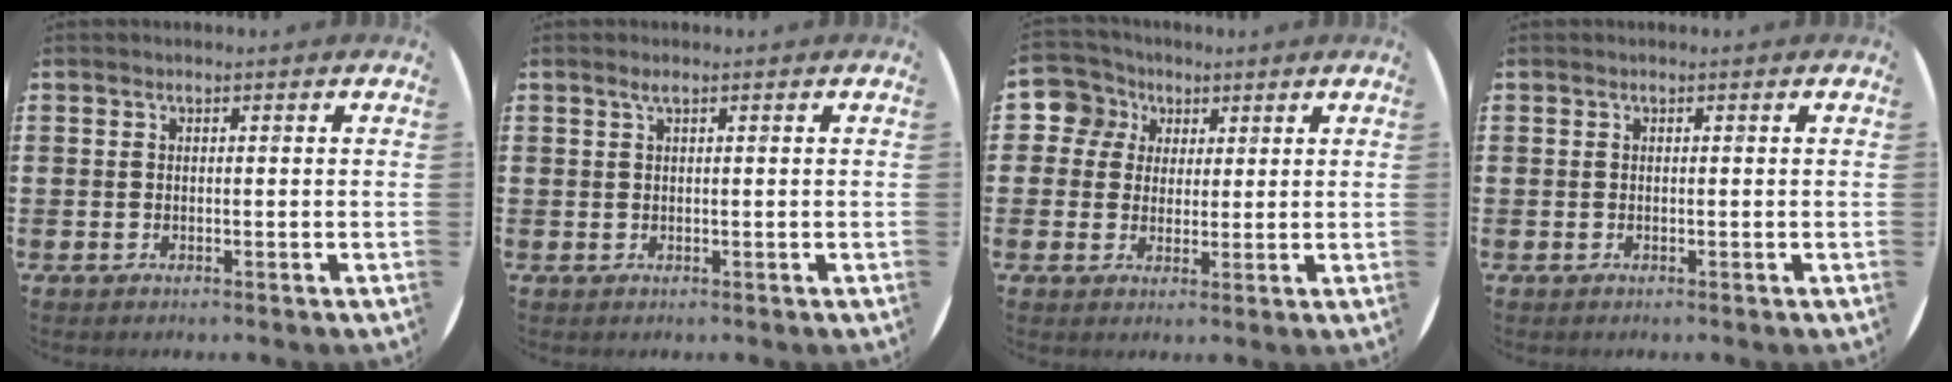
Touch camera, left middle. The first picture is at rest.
{"total": 0.8, "force": [0.4, 0.0, 0.7], "torque": [-0.012, 0.002, 0.006]}
{"total": 5.6, "force": [2.9, 4.7, 0.6], "torque": [-0.025, 0.010, 0.050]}
{"total": 0.0}